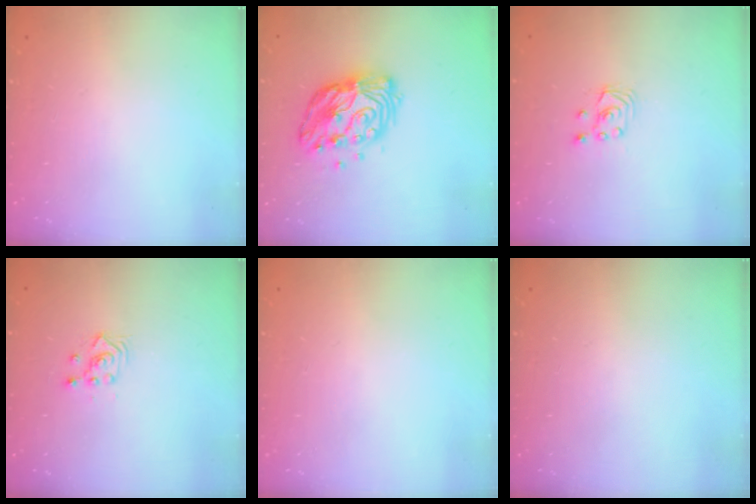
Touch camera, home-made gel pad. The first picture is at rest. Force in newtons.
{"total": 13.0, "press": 13.0, "slide": 0.9}
{"total": 2.6, "press": 2.6, "slide": 0.3}
{"total": 2.3, "press": 2.3, "slide": 0.2}
{"total": 0.0}
{"total": 0.0}